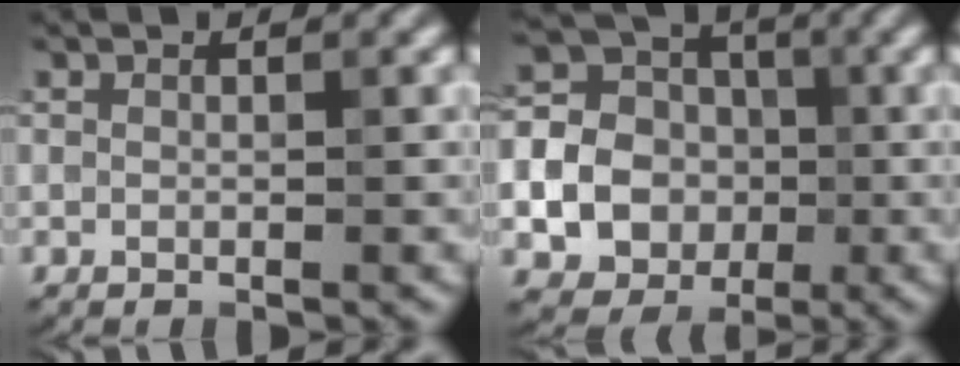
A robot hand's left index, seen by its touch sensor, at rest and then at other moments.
{"total": 14.0, "force": [-2.1, 12.6, 5.7], "torque": [-0.150, 0.006, -0.057]}